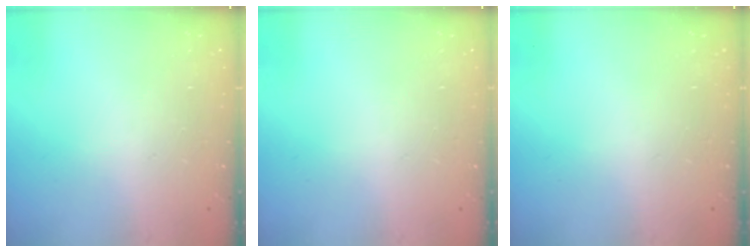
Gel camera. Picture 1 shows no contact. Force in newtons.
{"total": 0.0}
{"total": 0.0}